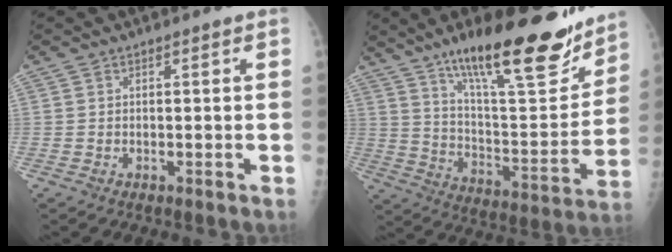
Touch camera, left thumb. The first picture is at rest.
{"total": 25.2, "force": [17.4, 6.7, 17.0], "torque": [-0.227, -0.083, 0.281]}